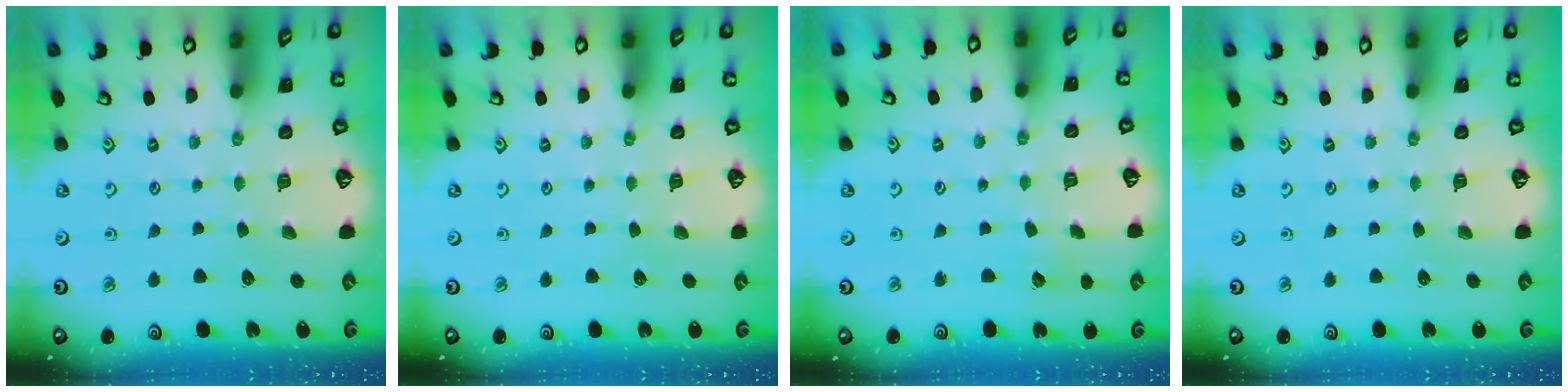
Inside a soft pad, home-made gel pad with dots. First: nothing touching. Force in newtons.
{"total": 0.0}
{"total": 4.4, "press": 4.4, "slide": 0.4}
{"total": 0.0}